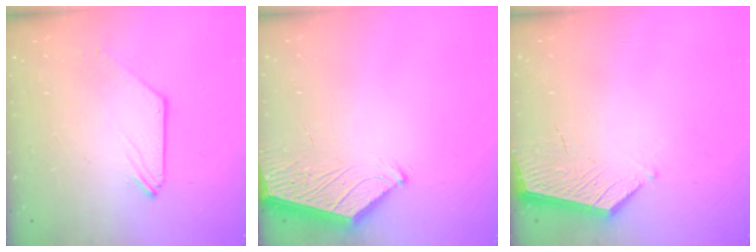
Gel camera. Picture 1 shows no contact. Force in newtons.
{"total": 4.0, "press": 3.9, "slide": 0.4}
{"total": 3.8, "press": 3.8, "slide": 0.4}